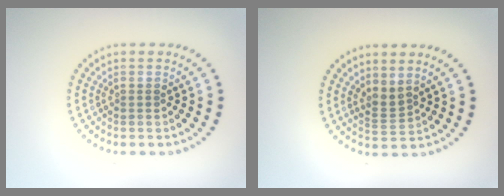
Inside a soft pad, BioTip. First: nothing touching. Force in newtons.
{"total": 1.8, "press": 1.3, "slide": 1.2}